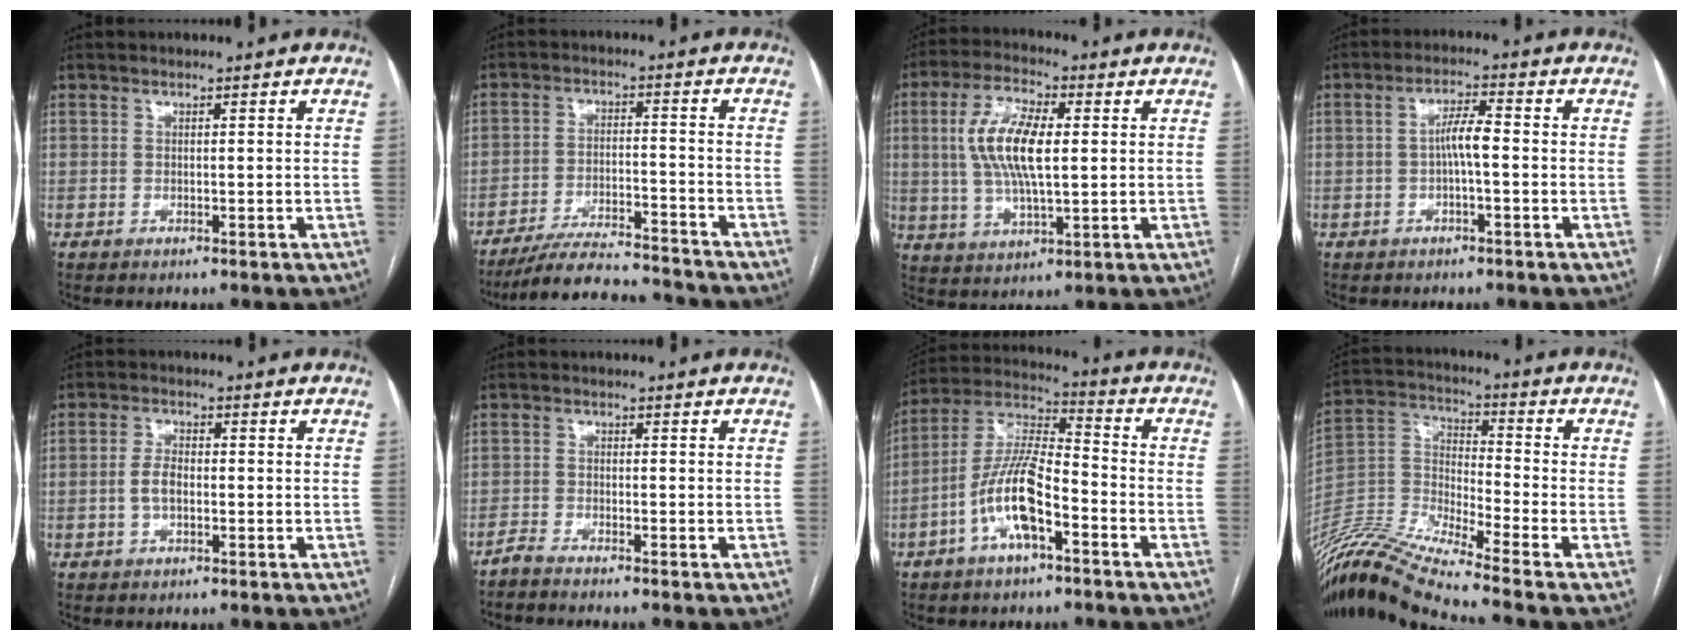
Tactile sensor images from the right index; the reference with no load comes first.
{"total": 13.2, "force": [-12.4, 1.1, 4.4], "torque": [-0.070, -0.001, -0.196]}
{"total": 11.2, "force": [1.7, 3.5, 10.5], "torque": [-0.220, 0.012, 0.034]}
{"total": 5.2, "force": [-0.1, 0.8, 5.1], "torque": [-0.096, 0.014, -0.003]}
{"total": 3.2, "force": [-0.5, 1.6, 2.7], "torque": [-0.061, 0.007, -0.007]}
{"total": 2.5, "force": [-2.3, -0.6, 0.7], "torque": [-0.015, -0.006, -0.042]}
{"total": 11.7, "force": [-4.6, 3.3, 10.3], "torque": [-0.216, 0.015, -0.084]}
{"total": 16.7, "force": [-15.1, -1.7, 7.0], "torque": [-0.154, 0.004, -0.289]}